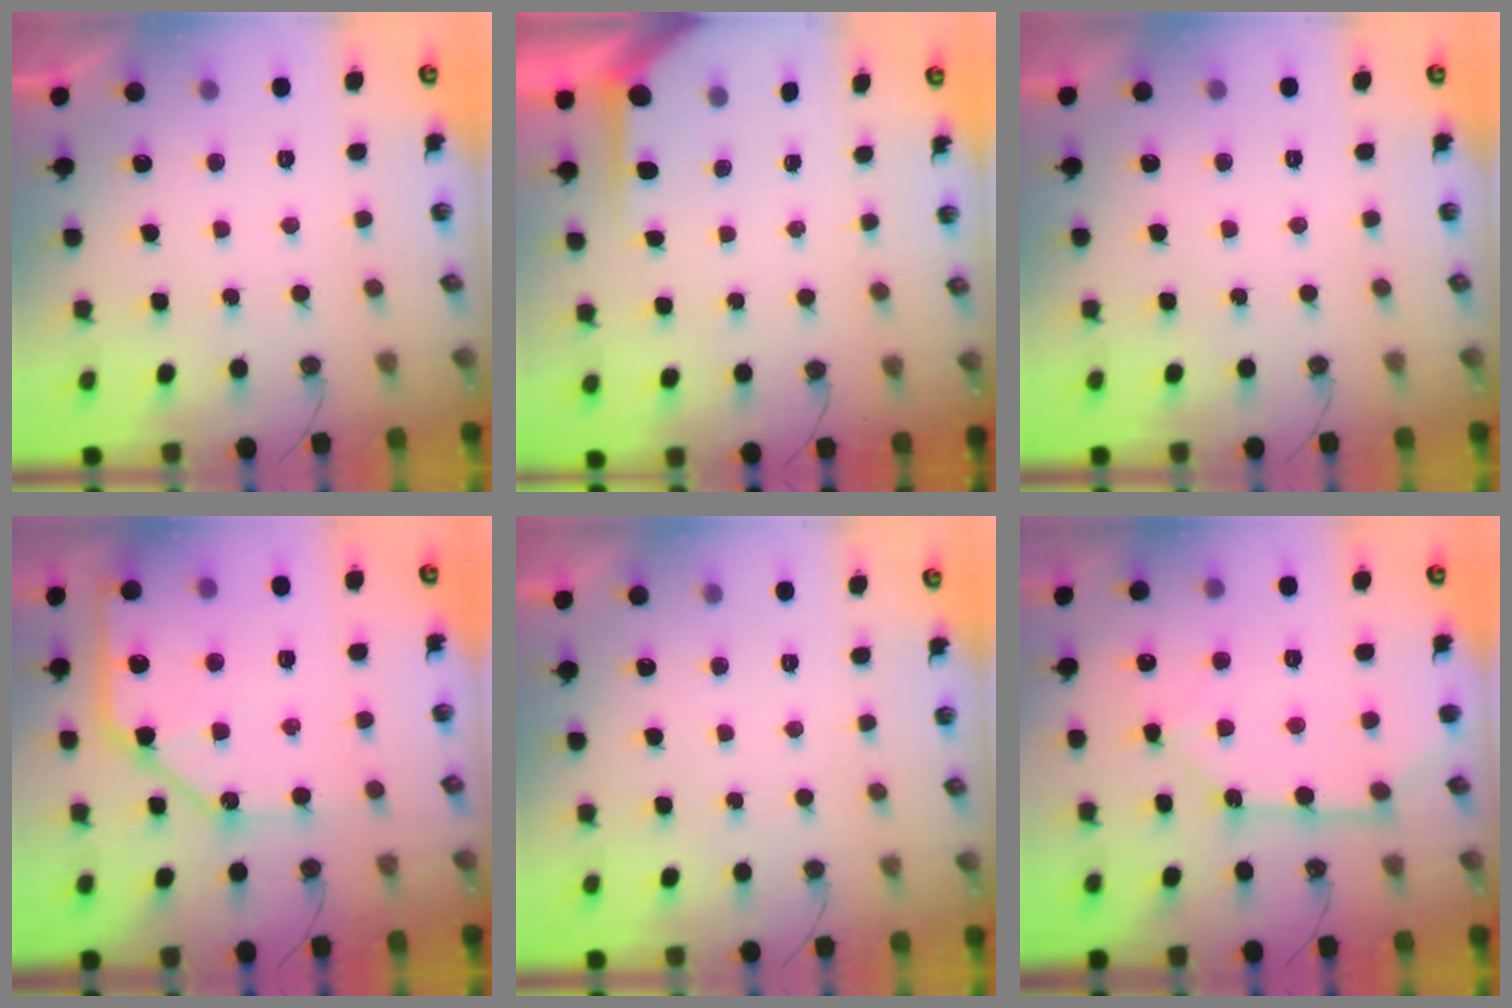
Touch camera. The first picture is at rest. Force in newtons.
{"total": 2.8, "press": 2.8, "slide": 0.2}
{"total": 0.0}
{"total": 14.5, "press": 14.4, "slide": 1.7}
{"total": 0.0}
{"total": 12.1, "press": 12.0, "slide": 1.5}